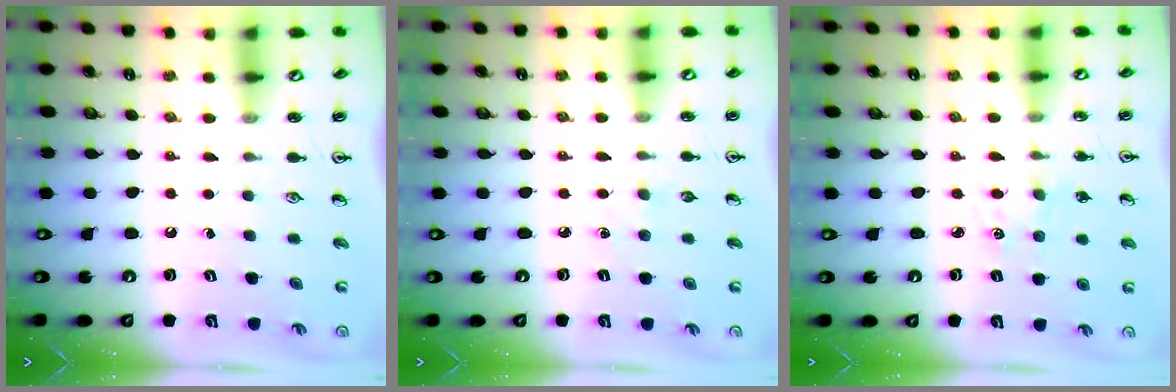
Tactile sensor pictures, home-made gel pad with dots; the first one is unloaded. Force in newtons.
{"total": 2.7, "press": 2.7, "slide": 0.4}
{"total": 1.4, "press": 1.3, "slide": 0.3}